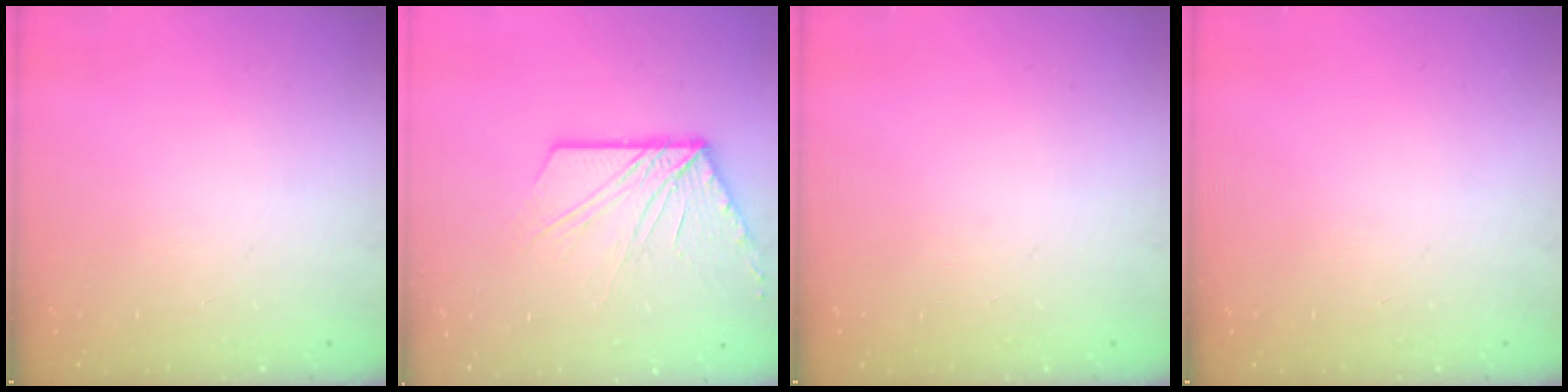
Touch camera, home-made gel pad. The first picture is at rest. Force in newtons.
{"total": 11.7, "press": 11.7, "slide": 0.4}
{"total": 0.0}
{"total": 0.0}